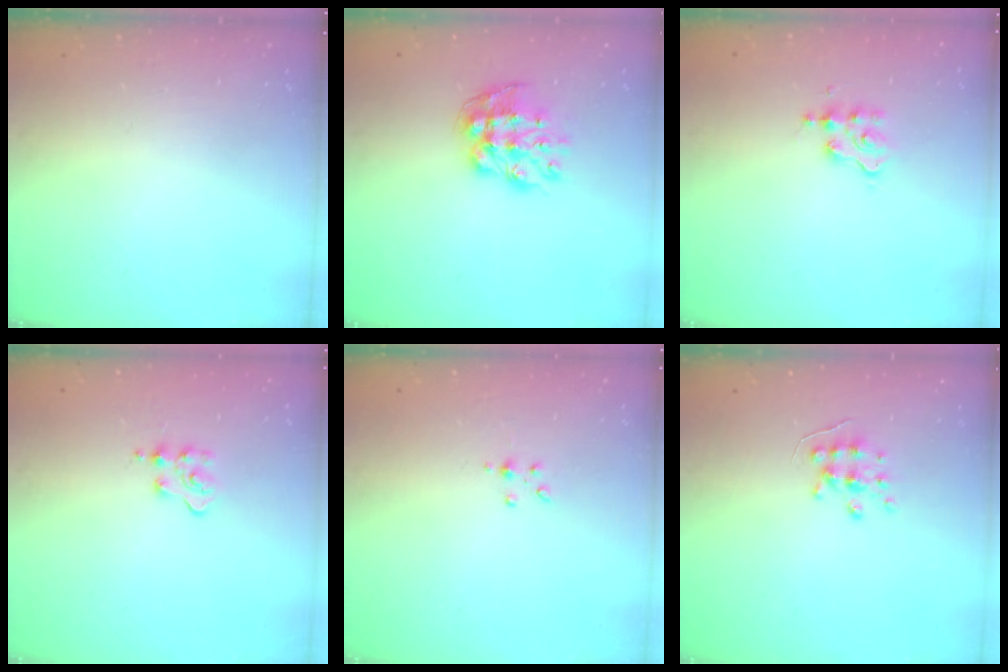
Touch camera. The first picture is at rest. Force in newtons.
{"total": 10.1, "press": 10.0, "slide": 0.8}
{"total": 2.8, "press": 2.8, "slide": 0.3}
{"total": 4.2, "press": 4.2, "slide": 0.6}
{"total": 2.0, "press": 1.9, "slide": 0.5}
{"total": 6.2, "press": 6.1, "slide": 0.4}